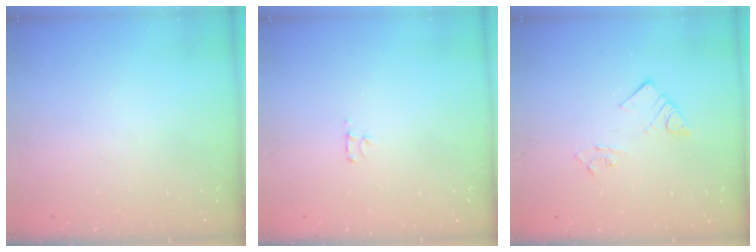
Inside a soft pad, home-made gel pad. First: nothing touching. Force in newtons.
{"total": 3.1, "press": 3.1, "slide": 0.4}
{"total": 5.5, "press": 5.5, "slide": 0.4}